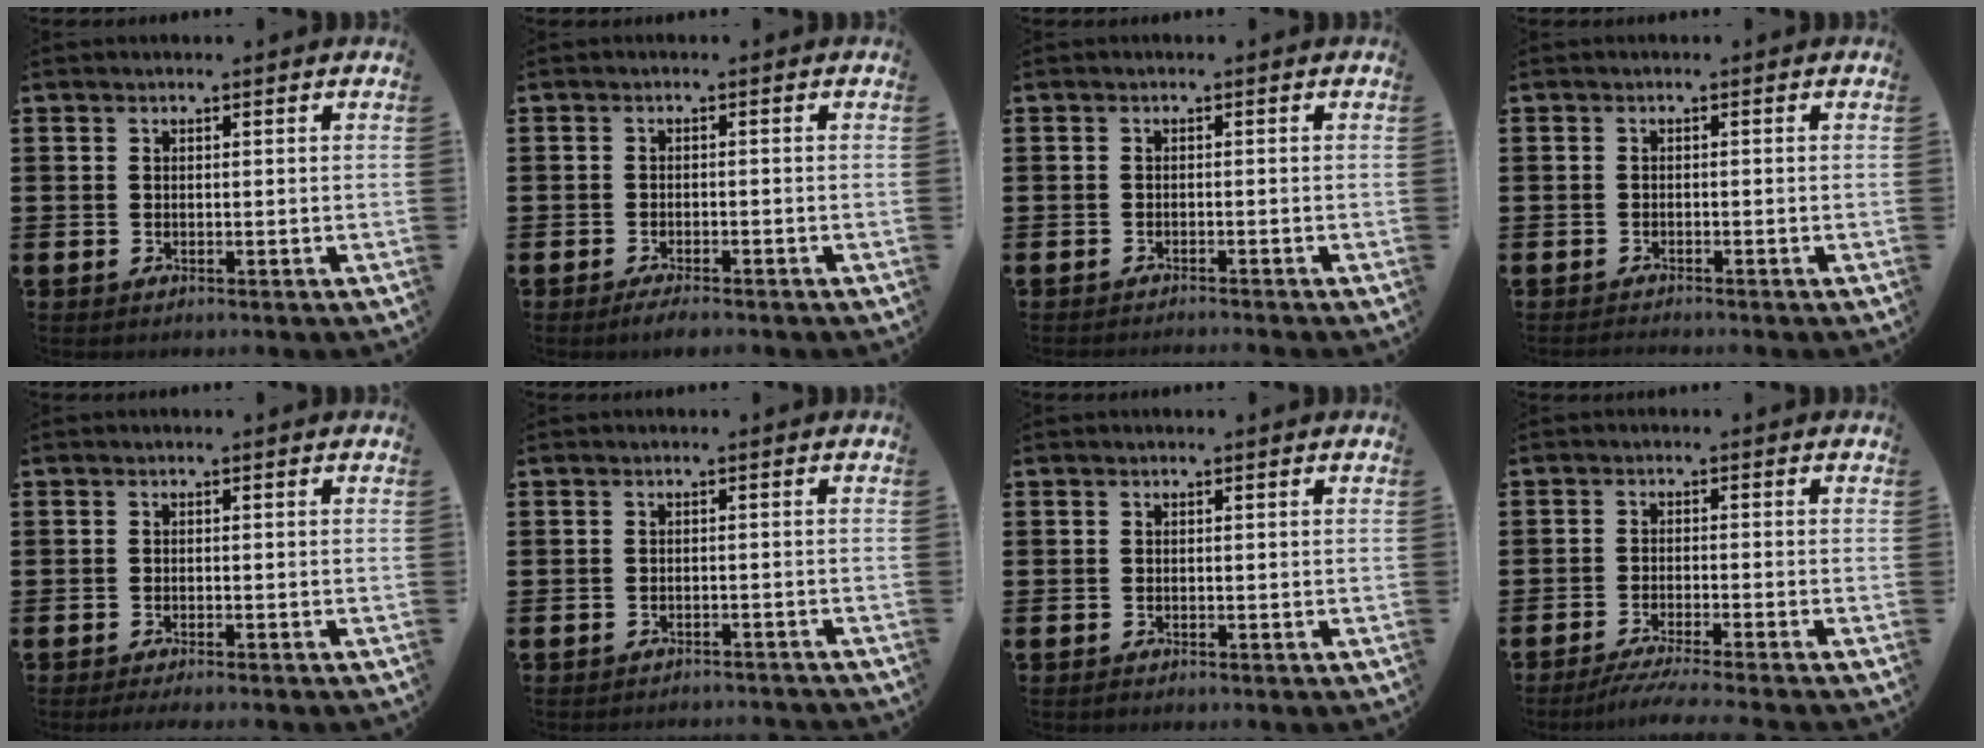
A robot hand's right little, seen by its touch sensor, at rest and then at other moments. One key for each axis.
{"total": 1.2, "fx": -1.0, "fy": 0.0, "fz": 0.7, "tx": -0.004, "ty": -0.001, "tz": -0.020}
{"total": 0.7, "fx": -0.7, "fy": -0.2, "fz": 0.0, "tx": 0.000, "ty": -0.001, "tz": -0.015}
{"total": 0.7, "fx": -0.7, "fy": -0.1, "fz": 0.1, "tx": -0.003, "ty": -0.003, "tz": -0.013}
{"total": 0.6, "fx": -0.4, "fy": -0.2, "fz": 0.3, "tx": -0.002, "ty": -0.001, "tz": -0.008}
{"total": 1.0, "fx": -1.0, "fy": -0.2, "fz": -0.1, "tx": 0.001, "ty": 0.004, "tz": -0.020}
{"total": 0.0}
{"total": 2.8, "fx": -2.2, "fy": -0.3, "fz": 1.6, "tx": -0.023, "ty": -0.006, "tz": -0.041}